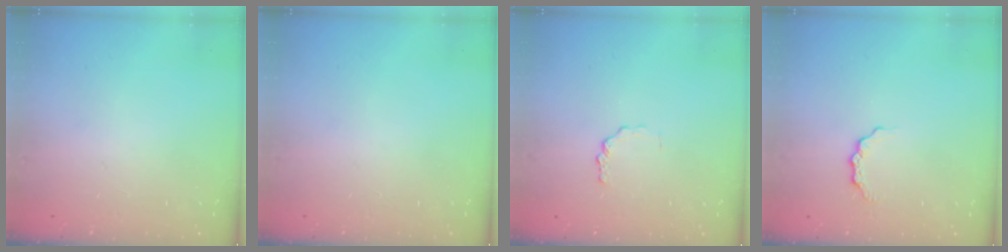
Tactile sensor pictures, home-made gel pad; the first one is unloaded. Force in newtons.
{"total": 0.0}
{"total": 1.8, "press": 1.8, "slide": 0.3}
{"total": 4.8, "press": 4.8, "slide": 0.6}